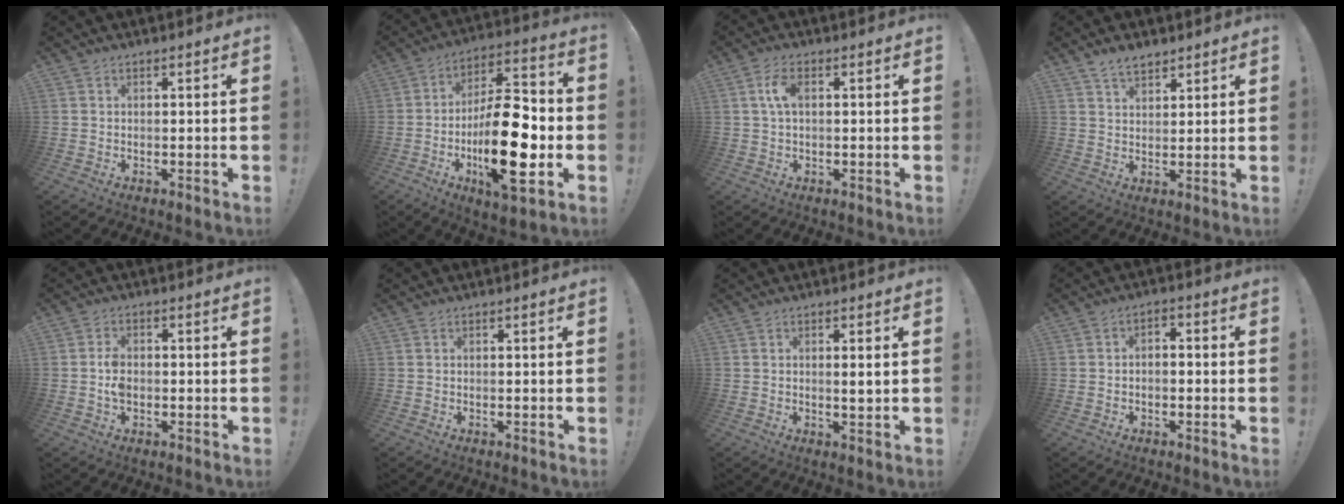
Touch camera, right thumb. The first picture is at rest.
{"total": 22.4, "force": [-5.1, 8.0, 20.3], "torque": [-0.359, 0.015, -0.079]}
{"total": 4.9, "force": [1.0, 2.4, 4.1], "torque": [-0.068, 0.005, 0.015]}
{"total": 5.3, "force": [4.1, 2.6, 1.9], "torque": [-0.028, -0.020, 0.077]}
{"total": 4.3, "force": [-0.8, 2.5, 3.4], "torque": [-0.067, 0.003, -0.017]}
{"total": 0.0}
{"total": 2.1, "force": [0.5, 0.0, 2.0], "torque": [-0.026, -0.010, 0.004]}
{"total": 2.7, "force": [-1.9, 1.4, 1.3], "torque": [-0.011, 0.008, -0.037]}